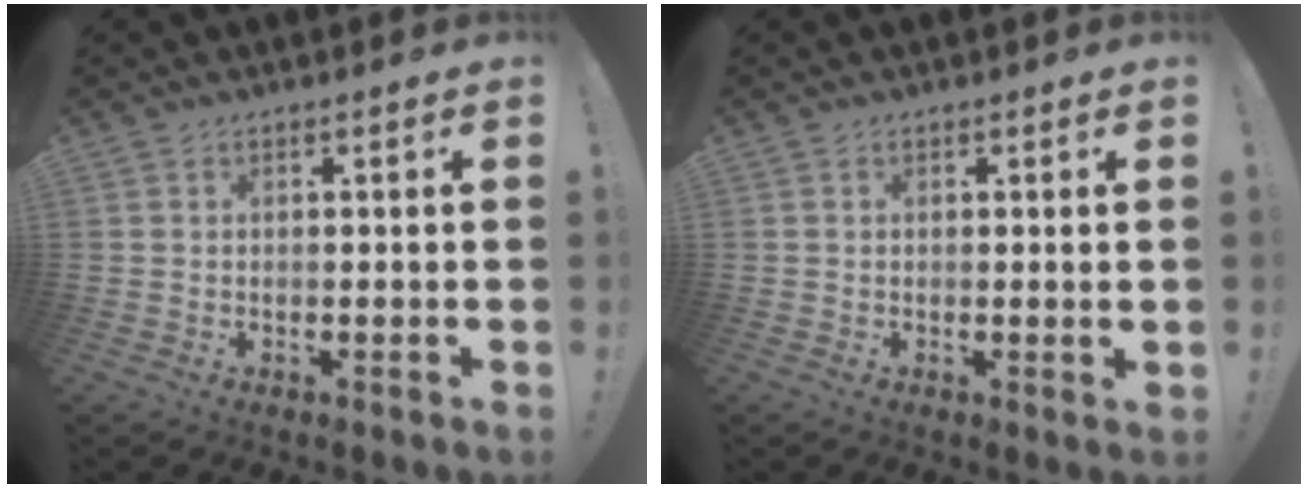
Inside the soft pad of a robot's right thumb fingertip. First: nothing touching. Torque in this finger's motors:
{"motor_torque": [-0.25, 0.23, -0.11, 0.04, -0.08]}